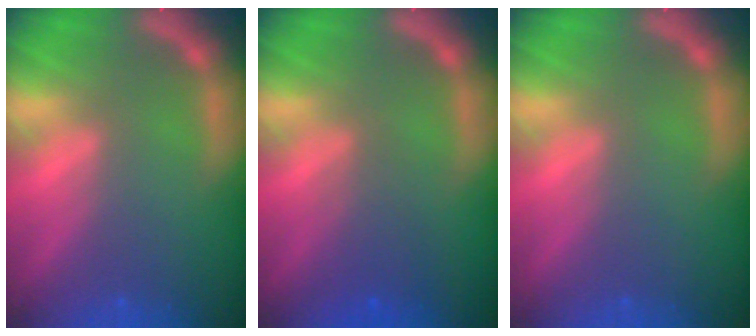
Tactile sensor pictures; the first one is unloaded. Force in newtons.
{"total": 2.5}
{"total": 0.0}